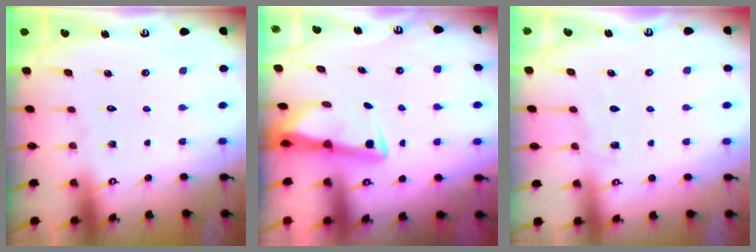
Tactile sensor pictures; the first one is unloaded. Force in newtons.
{"total": 3.0, "press": 2.9, "slide": 0.4}
{"total": 3.8, "press": 3.8, "slide": 0.5}